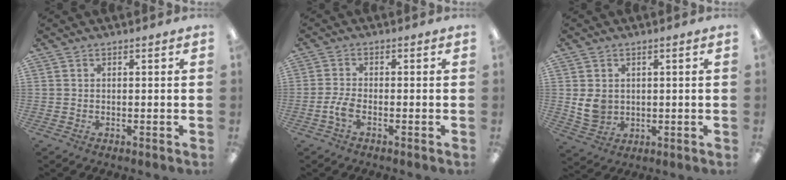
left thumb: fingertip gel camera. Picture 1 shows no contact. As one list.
[{"total": 3.6, "force": [-1.5, 1.7, 2.7], "torque": [-0.060, 0.003, -0.028]}, {"total": 5.6, "force": [0.7, 5.0, 2.4], "torque": [-0.042, 0.003, 0.017]}]